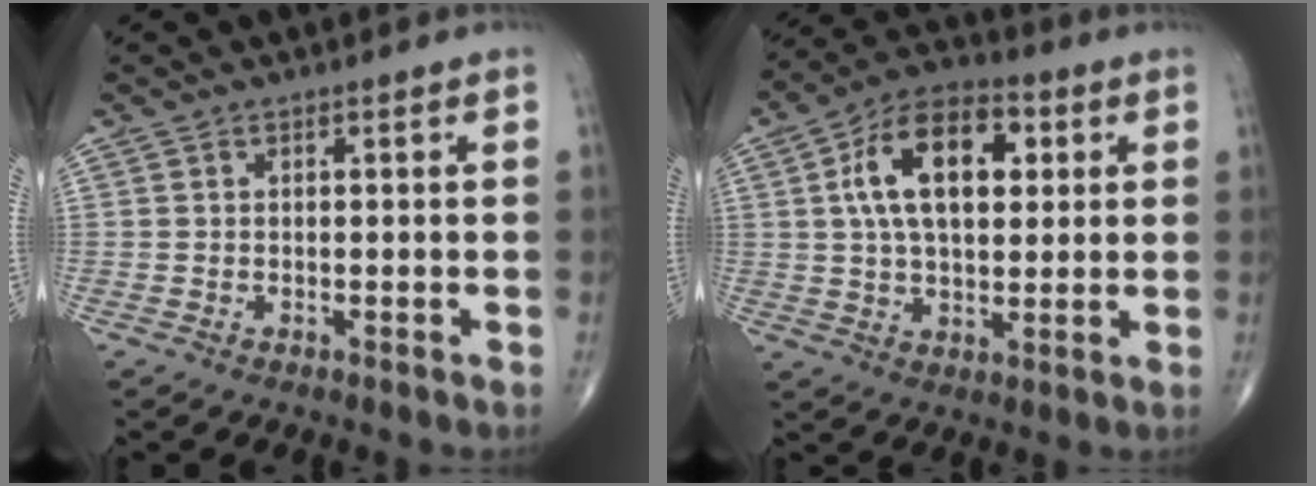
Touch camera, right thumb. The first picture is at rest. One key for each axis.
{"total": 16.0, "fx": 3.9, "fy": 9.0, "fz": 12.6, "tx": -0.199, "ty": 0.012, "tz": 0.062}